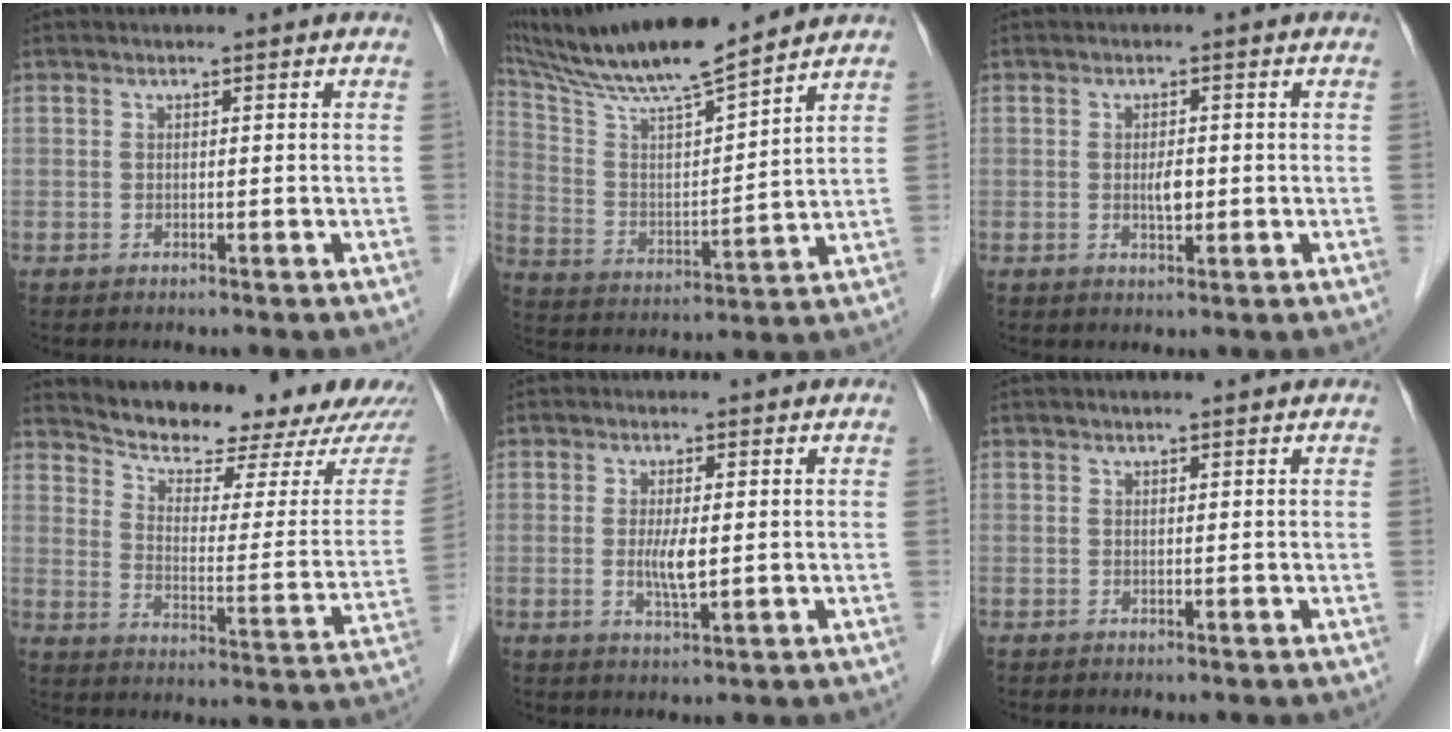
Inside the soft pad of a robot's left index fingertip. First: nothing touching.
{"total": 16.5, "force": [14.3, 0.7, 8.3], "torque": [-0.157, 0.012, 0.257]}
{"total": 2.3, "force": [-0.2, 0.9, 2.1], "torque": [-0.039, 0.000, -0.001]}
{"total": 21.0, "force": [18.8, 4.2, 8.3], "torque": [-0.119, -0.040, 0.243]}
{"total": 3.5, "force": [0.1, 0.6, 3.4], "torque": [-0.068, -0.007, 0.003]}
{"total": 1.7, "force": [1.4, 0.2, 1.0], "torque": [-0.014, 0.015, 0.020]}